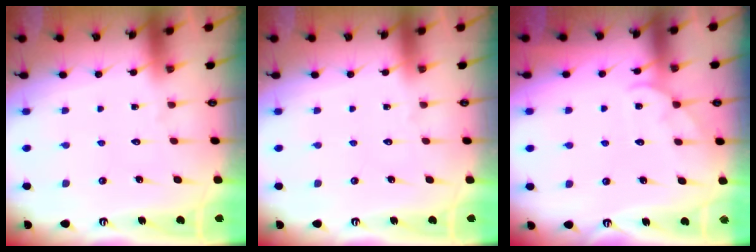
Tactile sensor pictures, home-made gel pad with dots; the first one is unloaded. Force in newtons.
{"total": 0.0}
{"total": 3.4, "press": 3.4, "slide": 0.4}